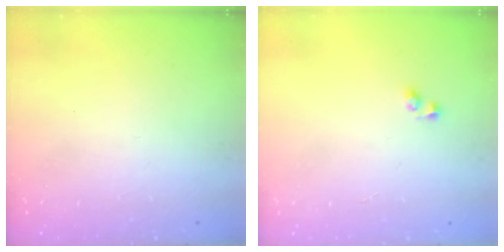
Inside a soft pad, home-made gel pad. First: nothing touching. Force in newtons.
{"total": 2.4, "press": 2.0, "slide": 1.3}